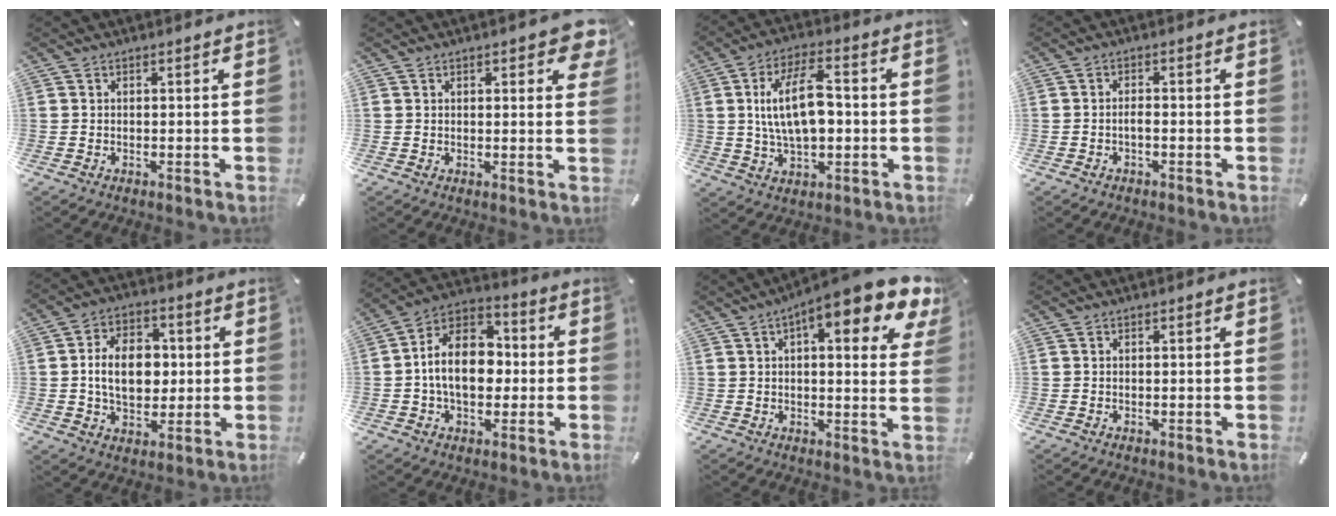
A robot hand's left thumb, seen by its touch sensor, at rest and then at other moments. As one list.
[{"total": 4.8, "force": [2.6, 1.9, 3.5], "torque": [-0.043, -0.012, 0.040]}, {"total": 13.8, "force": [0.7, 7.1, 11.8], "torque": [-0.218, 0.005, 0.014]}, {"total": 1.8, "force": [-0.9, 0.9, 1.3], "torque": [-0.025, 0.004, -0.017]}, {"total": 12.1, "force": [0.3, 8.6, 8.5], "torque": [-0.164, 0.008, 0.004]}, {"total": 13.2, "force": [-1.0, 9.5, 9.1], "torque": [-0.168, 0.012, -0.019]}, {"total": 13.4, "force": [7.8, 3.6, 10.3], "torque": [-0.145, -0.044, 0.123]}, {"total": 0.0}]